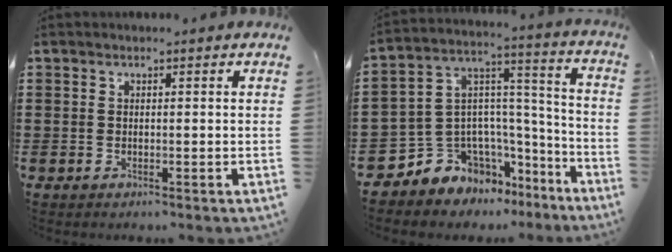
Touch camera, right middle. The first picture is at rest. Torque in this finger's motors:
{"motor_torque": [2.14, 0.00, 0.45, 0.05]}